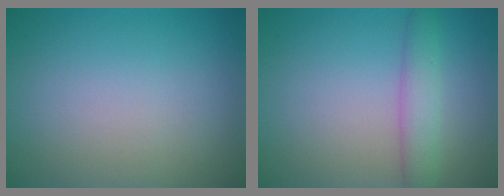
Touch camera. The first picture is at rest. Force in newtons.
{"total": 2.9, "press": 2.9, "slide": 0.1}